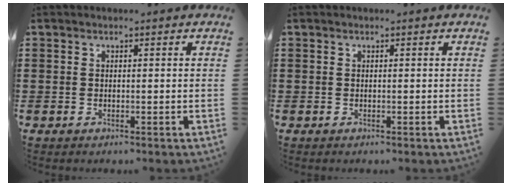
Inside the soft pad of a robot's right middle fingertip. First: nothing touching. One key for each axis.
{"total": 0.0}